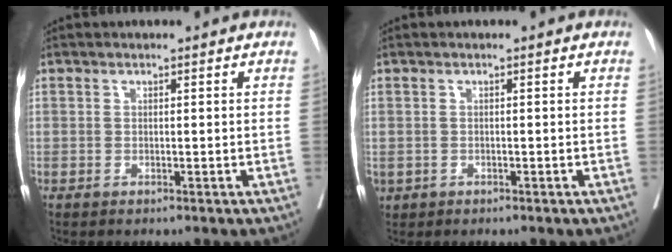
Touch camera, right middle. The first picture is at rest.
{"total": 2.4, "force": [-0.9, 2.0, 1.0], "torque": [-0.024, -0.001, -0.007]}